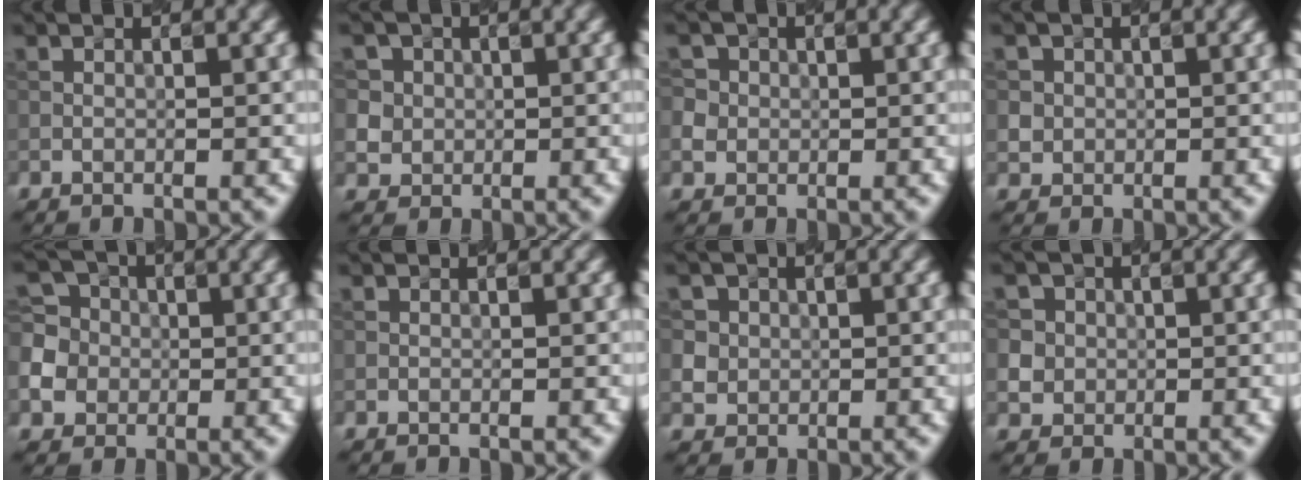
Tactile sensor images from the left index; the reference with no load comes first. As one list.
[{"total": 5.0, "force": [1.8, 4.4, 1.6], "torque": [-0.030, 0.017, 0.025]}, {"total": 4.1, "force": [0.9, 3.7, 1.3], "torque": [-0.023, 0.021, 0.004]}, {"total": 2.4, "force": [0.6, 2.2, 0.7], "torque": [-0.007, 0.001, 0.018]}, {"total": 7.2, "force": [-1.5, 6.6, 2.4], "torque": [-0.056, 0.013, -0.051]}, {"total": 0.0}, {"total": 4.3, "force": [1.6, 3.8, 1.4], "torque": [-0.027, 0.012, 0.026]}, {"total": 4.9, "force": [1.2, 4.5, 1.5], "torque": [-0.030, 0.026, 0.012]}]